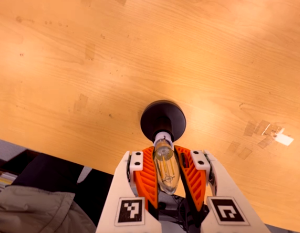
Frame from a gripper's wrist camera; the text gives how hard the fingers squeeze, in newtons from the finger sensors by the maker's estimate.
{"total": 20.5, "left": 20.0, "right": 21.0}